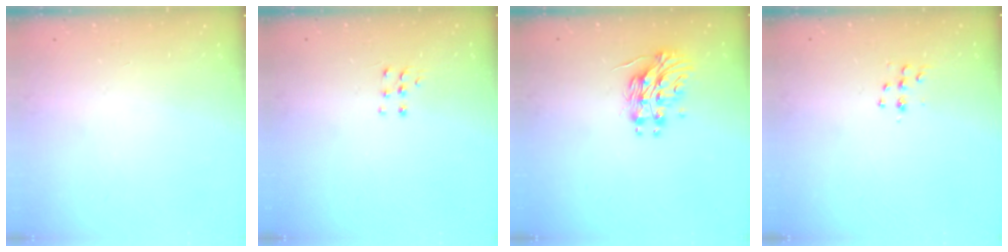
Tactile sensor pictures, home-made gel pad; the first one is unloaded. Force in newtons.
{"total": 3.3, "press": 3.3, "slide": 0.5}
{"total": 13.2, "press": 13.2, "slide": 0.8}
{"total": 5.5, "press": 5.5, "slide": 0.4}